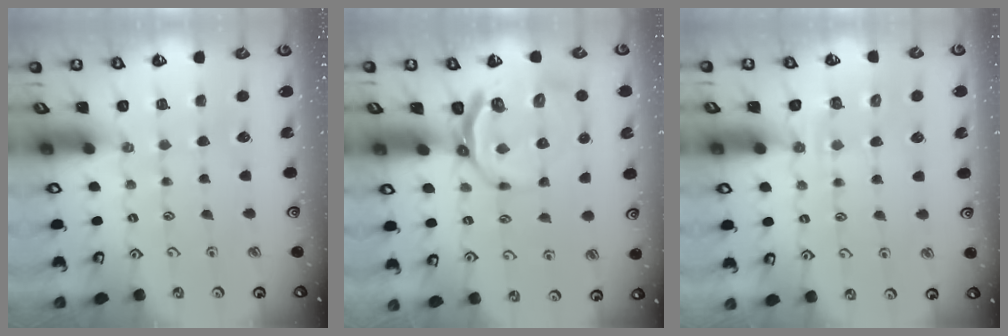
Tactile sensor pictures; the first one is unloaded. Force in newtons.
{"total": 7.4, "press": 6.6, "slide": 3.5}
{"total": 6.6, "press": 6.5, "slide": 1.3}